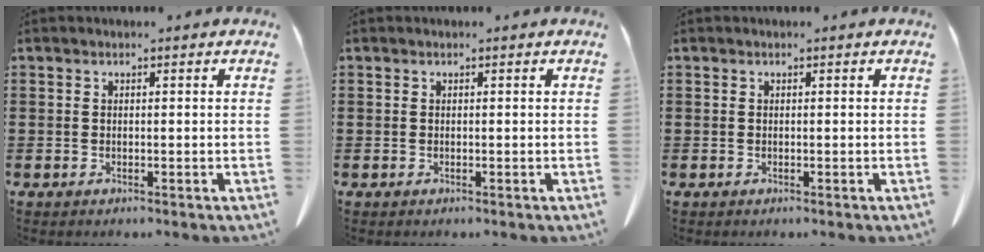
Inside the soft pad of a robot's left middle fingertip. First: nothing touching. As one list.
[{"total": 0.0}, {"total": 0.0}]